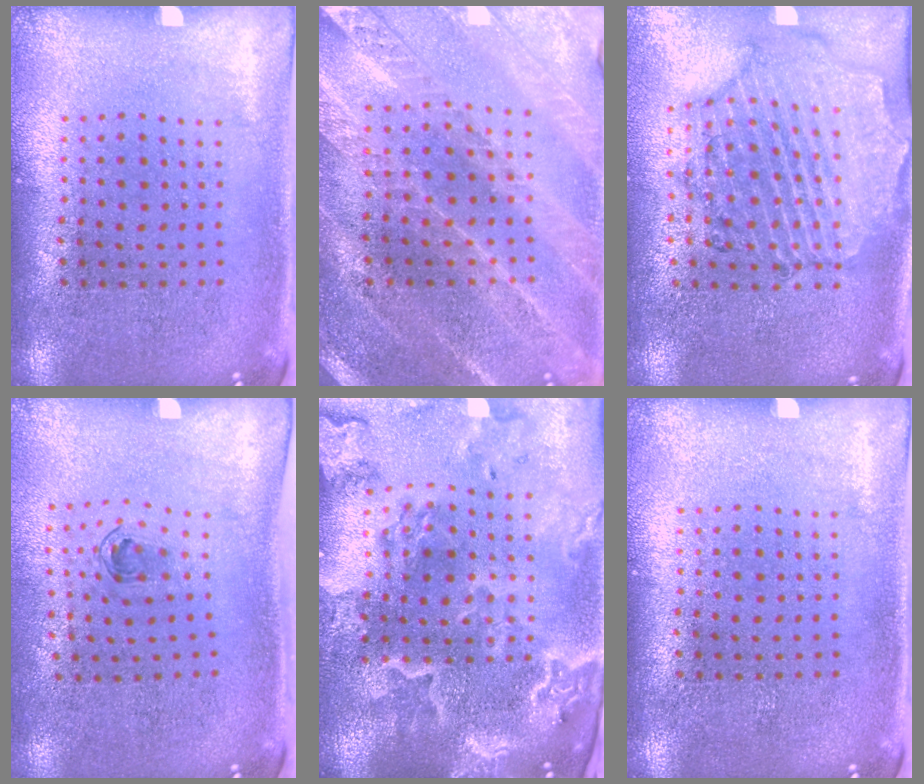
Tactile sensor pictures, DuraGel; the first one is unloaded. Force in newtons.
{"total": 2.4, "press": 2.4, "slide": 0.2}
{"total": 1.6, "press": 1.6, "slide": 0.3}
{"total": 0.7, "press": 0.4, "slide": 0.6}
{"total": 4.1, "press": 3.5, "slide": 2.3}
{"total": 0.0}